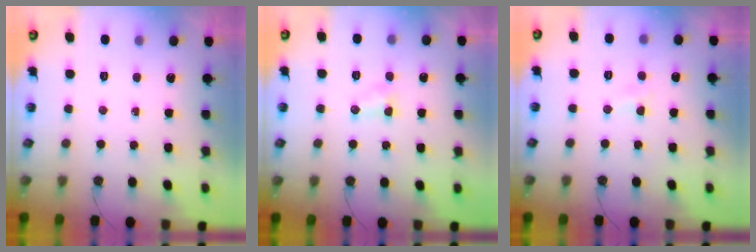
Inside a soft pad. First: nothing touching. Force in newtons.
{"total": 3.0, "press": 3.0, "slide": 0.4}
{"total": 2.9, "press": 2.9, "slide": 0.4}